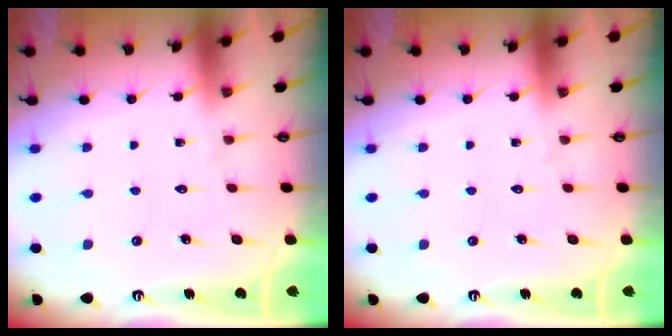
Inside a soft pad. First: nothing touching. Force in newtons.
{"total": 0.0}